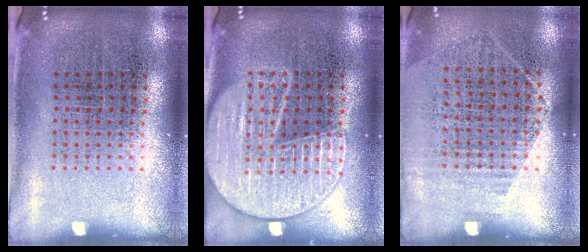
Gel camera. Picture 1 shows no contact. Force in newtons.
{"total": 2.5, "press": 2.5, "slide": 0.2}
{"total": 1.2, "press": 1.0, "slide": 0.6}